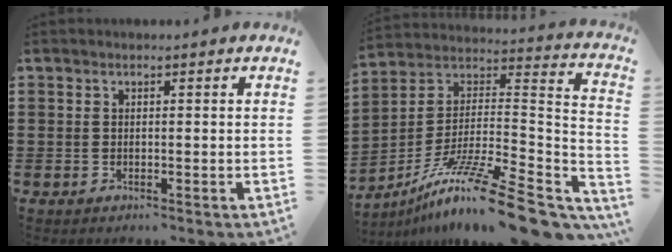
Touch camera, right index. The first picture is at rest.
{"total": 16.0, "force": [-11.3, 1.9, 11.2], "torque": [-0.189, 0.021, -0.197]}